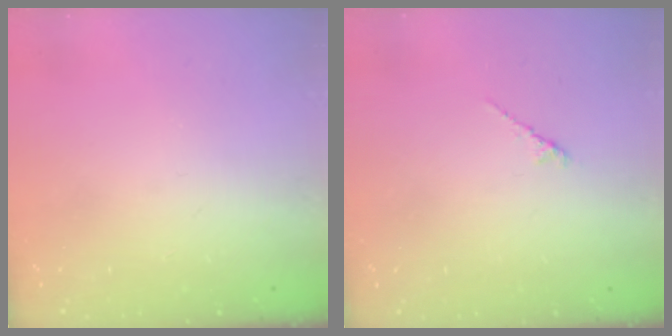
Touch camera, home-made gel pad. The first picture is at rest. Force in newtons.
{"total": 2.0, "press": 2.0, "slide": 0.6}